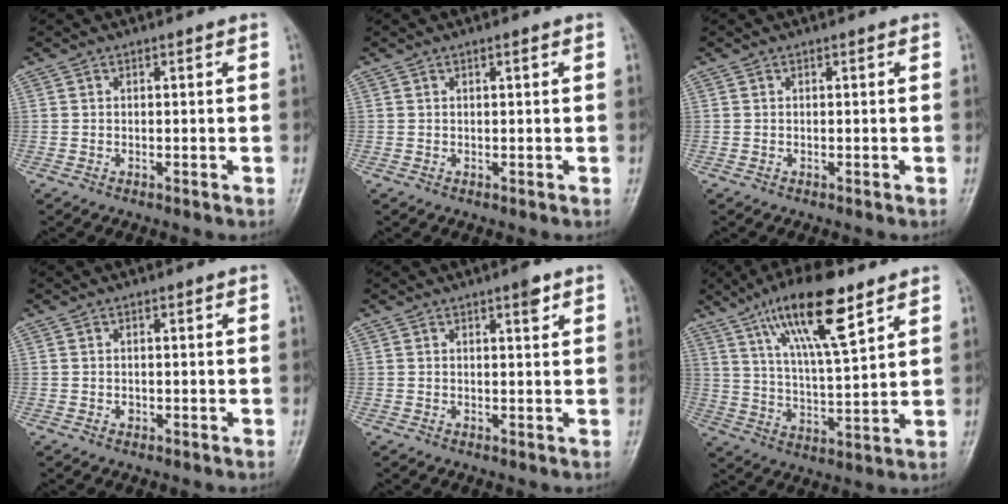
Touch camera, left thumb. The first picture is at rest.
{"total": 0.6, "force": [0.3, 0.1, 0.5], "torque": [-0.009, 0.001, 0.004]}
{"total": 0.0}
{"total": 0.8, "force": [-0.1, 0.7, 0.4], "torque": [-0.001, 0.001, -0.002]}
{"total": 2.2, "force": [1.4, 0.6, 1.7], "torque": [-0.020, -0.006, 0.018]}
{"total": 15.9, "force": [9.2, 4.1, 12.3], "torque": [-0.201, -0.034, 0.167]}